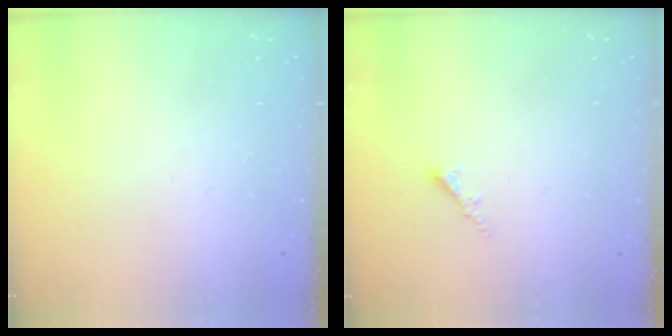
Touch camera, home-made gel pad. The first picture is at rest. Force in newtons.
{"total": 1.8, "press": 1.7, "slide": 0.5}